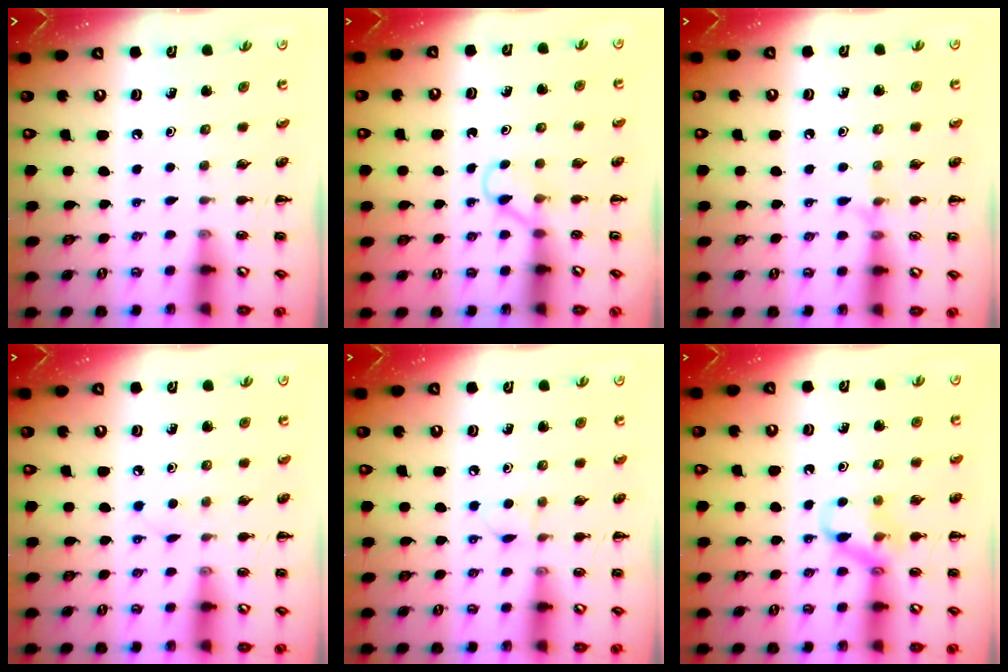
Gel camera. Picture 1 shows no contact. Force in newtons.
{"total": 2.9, "press": 2.8, "slide": 0.9}
{"total": 5.1, "press": 4.9, "slide": 1.3}
{"total": 2.7, "press": 2.6, "slide": 0.9}
{"total": 5.2, "press": 5.0, "slide": 1.5}
{"total": 11.0, "press": 10.9, "slide": 1.3}